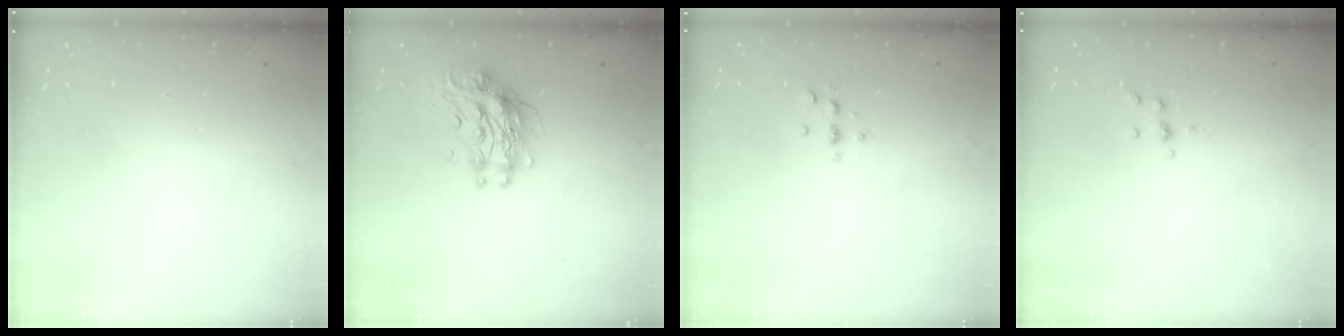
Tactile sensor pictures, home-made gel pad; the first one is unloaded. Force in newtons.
{"total": 11.5, "press": 11.4, "slide": 0.9}
{"total": 3.9, "press": 3.9, "slide": 0.6}
{"total": 4.8, "press": 4.8, "slide": 0.5}